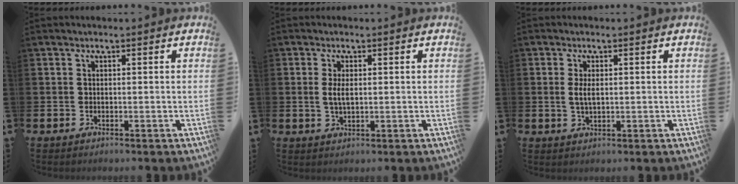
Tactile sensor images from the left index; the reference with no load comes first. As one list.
[{"total": 2.8, "force": [0.4, 1.2, 2.5], "torque": [-0.047, 0.005, 0.003]}, {"total": 2.5, "force": [0.4, 1.1, 2.3], "torque": [-0.036, 0.001, 0.003]}]